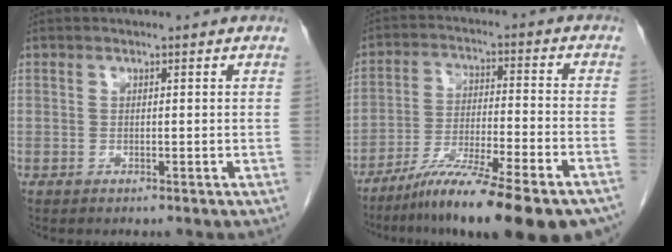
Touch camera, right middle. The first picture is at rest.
{"total": 19.9, "force": [-15.5, 1.3, 12.4], "torque": [-0.150, -0.016, -0.246]}